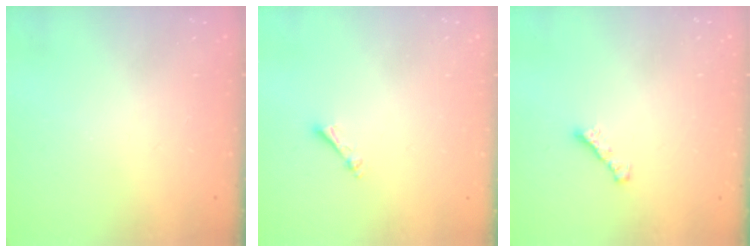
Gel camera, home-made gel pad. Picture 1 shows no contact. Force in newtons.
{"total": 2.4, "press": 2.3, "slide": 0.4}
{"total": 1.8, "press": 1.7, "slide": 0.6}